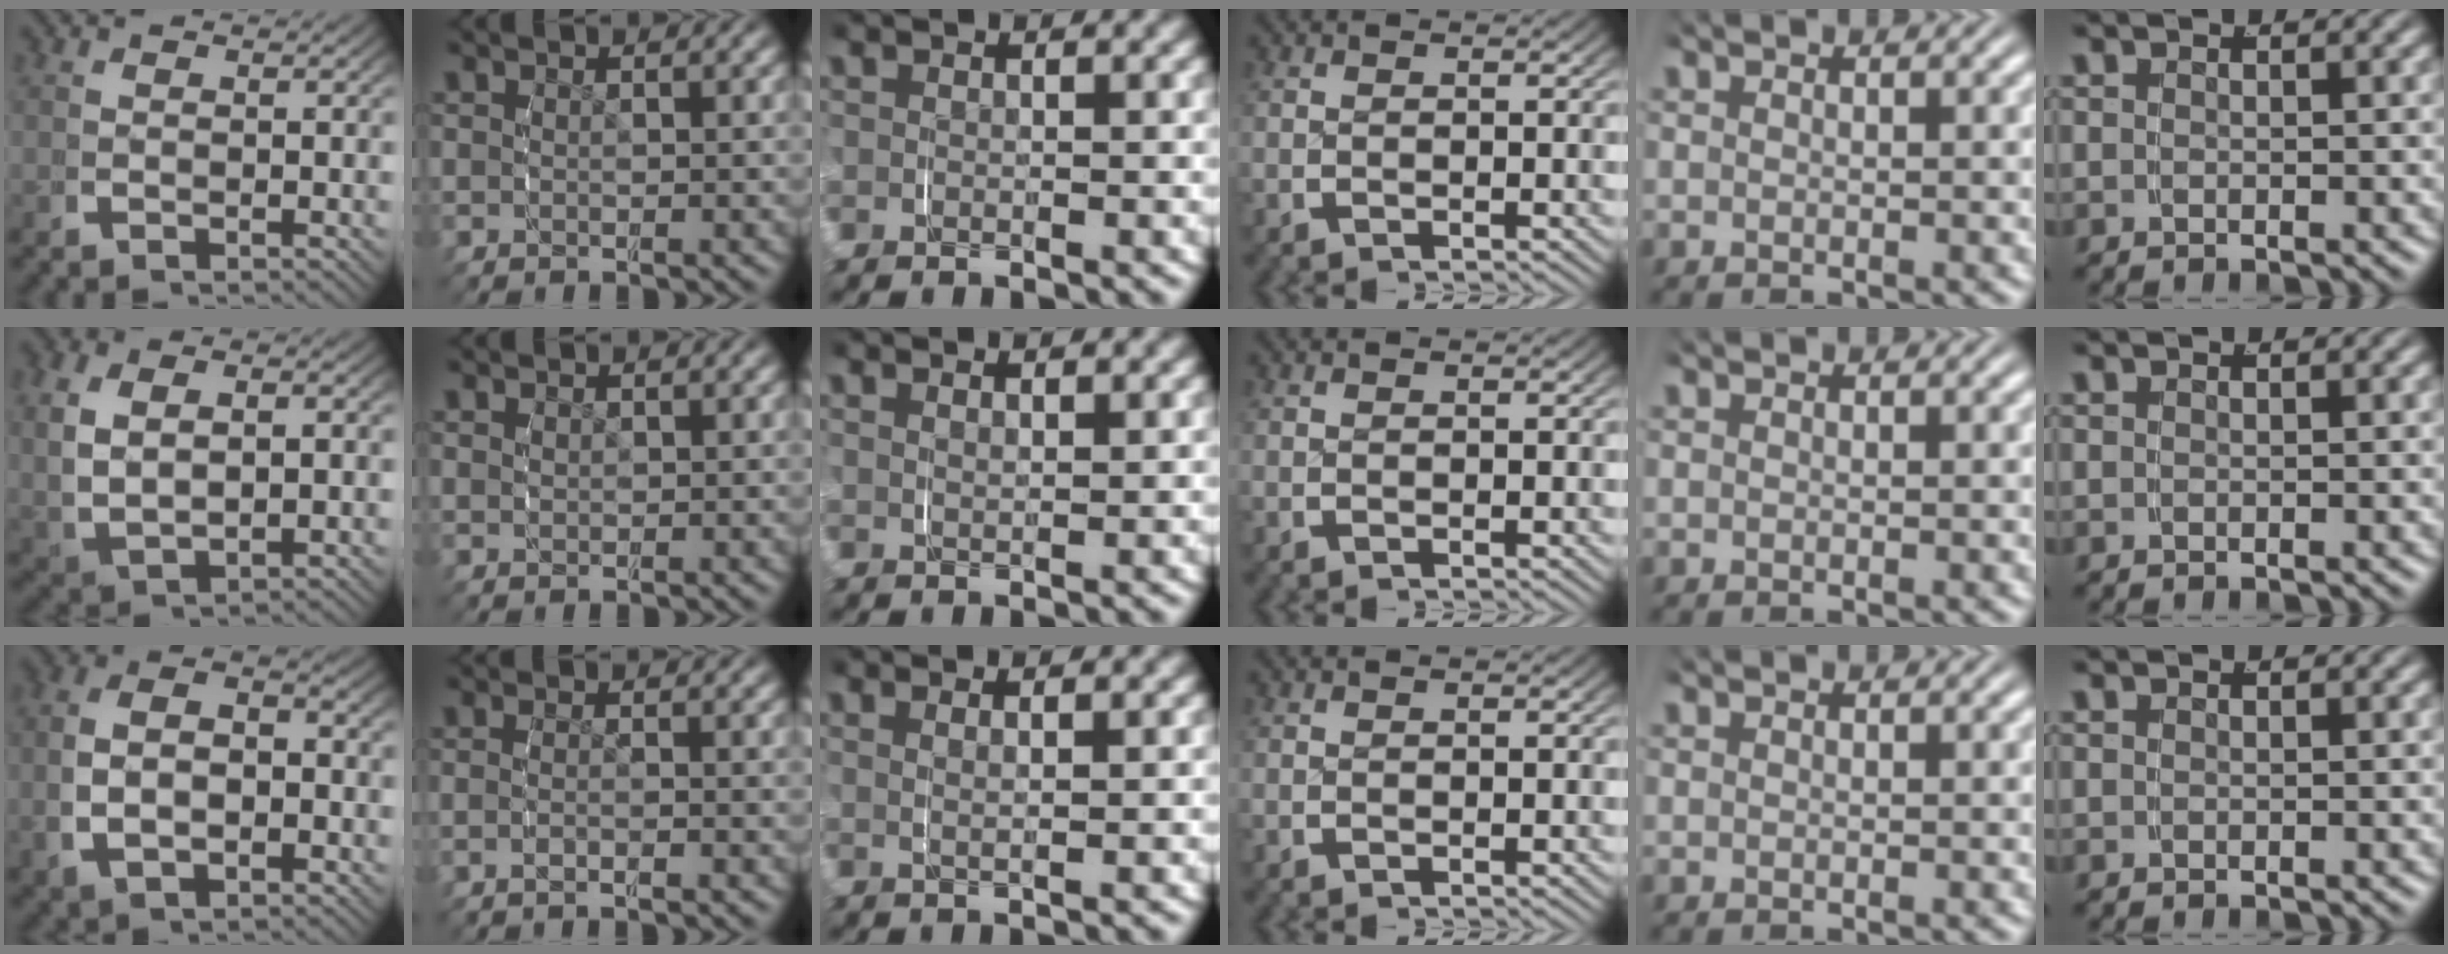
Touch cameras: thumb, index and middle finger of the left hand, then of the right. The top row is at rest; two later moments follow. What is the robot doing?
{"motion": "grasp_and_lifting", "object": "scarf"}